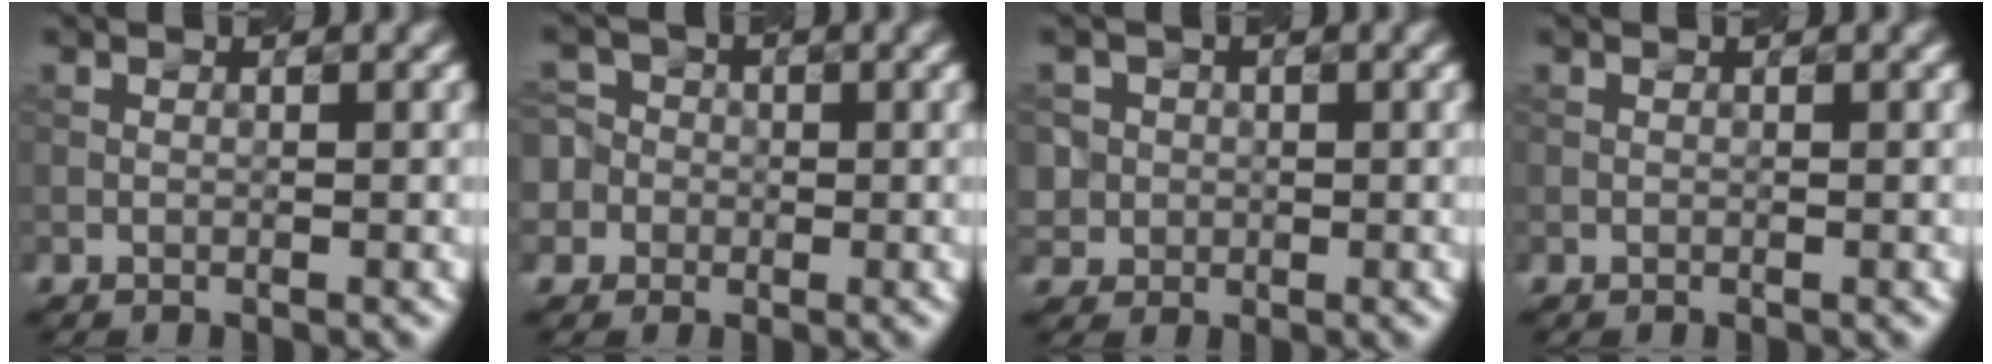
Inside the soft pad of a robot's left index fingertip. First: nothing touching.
{"total": 5.6, "force": [-0.7, 5.3, 1.6], "torque": [-0.028, 0.028, -0.049]}
{"total": 3.5, "force": [0.5, 3.4, 0.8], "torque": [-0.007, 0.017, 0.007]}
{"total": 0.0}